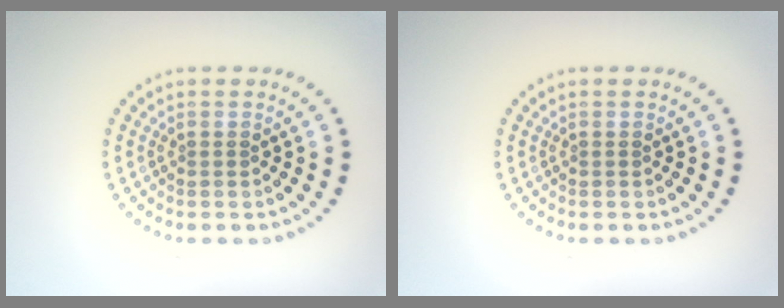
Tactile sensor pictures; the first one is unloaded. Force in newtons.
{"total": 0.0}